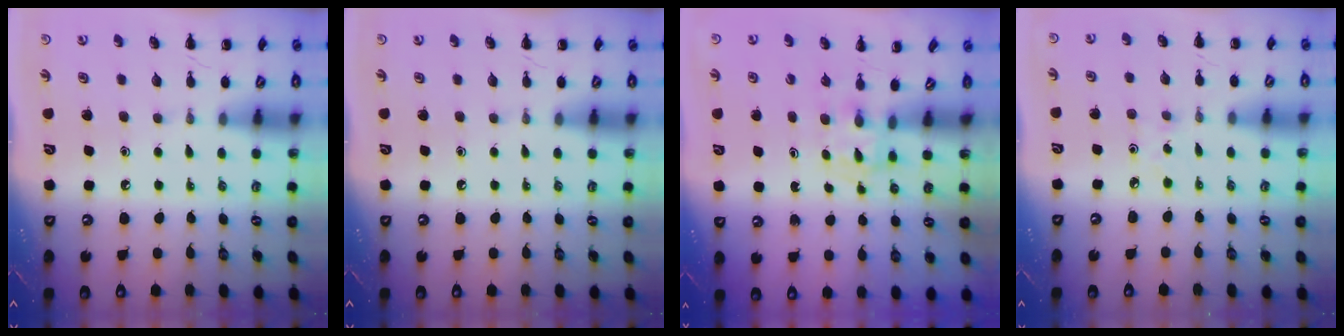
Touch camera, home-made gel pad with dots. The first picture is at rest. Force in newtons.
{"total": 0.0}
{"total": 2.4, "press": 2.2, "slide": 1.0}
{"total": 1.5, "press": 1.4, "slide": 0.6}